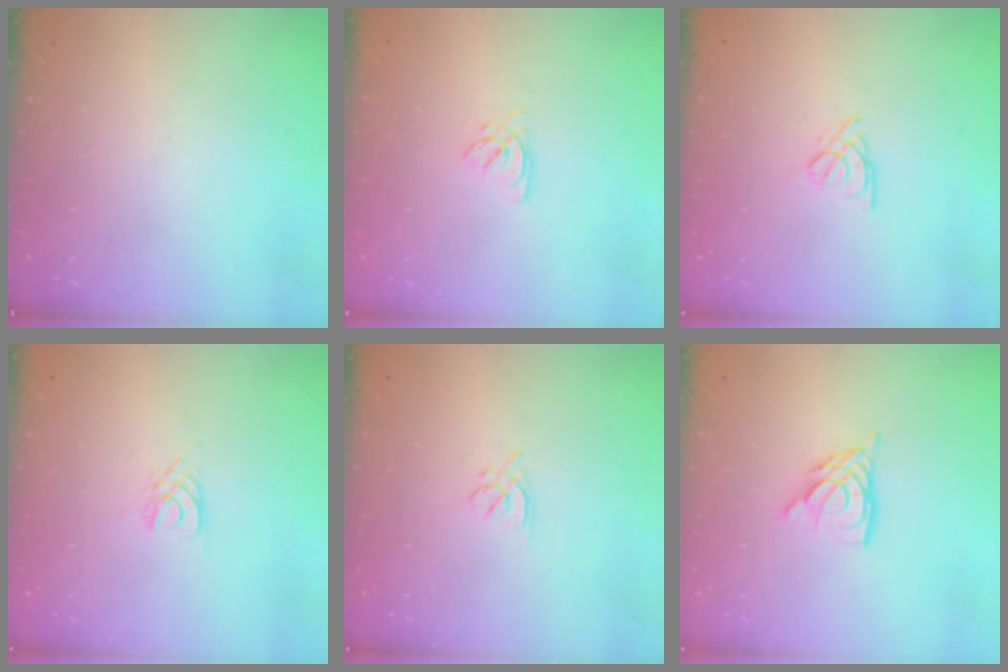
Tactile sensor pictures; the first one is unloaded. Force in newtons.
{"total": 2.2, "press": 2.2, "slide": 0.3}
{"total": 2.7, "press": 2.6, "slide": 0.5}
{"total": 3.0, "press": 2.9, "slide": 0.4}
{"total": 2.8, "press": 2.8, "slide": 0.7}
{"total": 9.0, "press": 8.9, "slide": 1.2}